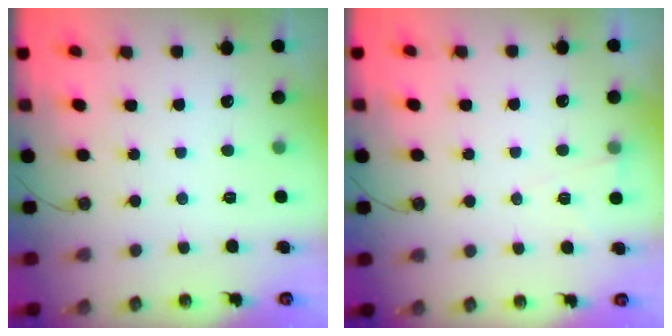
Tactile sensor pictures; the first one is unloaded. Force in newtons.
{"total": 5.1, "press": 2.6, "slide": 4.4}